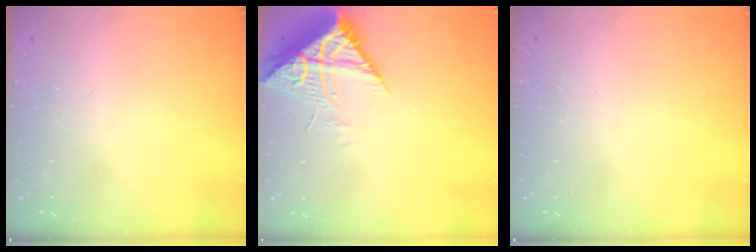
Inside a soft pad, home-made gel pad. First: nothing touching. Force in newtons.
{"total": 7.7, "press": 7.6, "slide": 0.8}
{"total": 0.0}